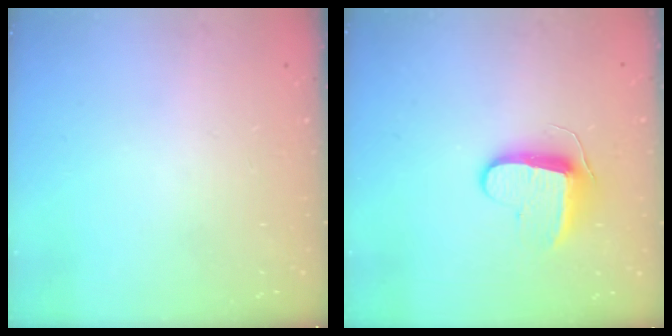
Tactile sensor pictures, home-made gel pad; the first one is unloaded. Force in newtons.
{"total": 9.6, "press": 9.6, "slide": 0.4}